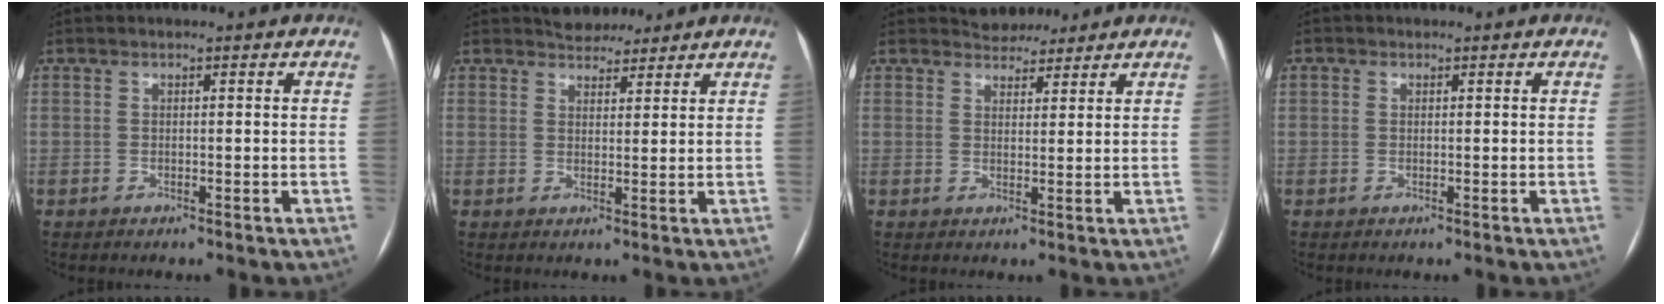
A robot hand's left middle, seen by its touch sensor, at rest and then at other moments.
{"total": 4.1, "force": [3.7, 1.7, 0.5], "torque": [-0.005, 0.009, 0.056]}
{"total": 3.8, "force": [3.5, 1.5, 0.0], "torque": [0.000, 0.008, 0.052]}
{"total": 0.6, "force": [0.2, 0.5, 0.2], "torque": [0.000, 0.002, 0.001]}